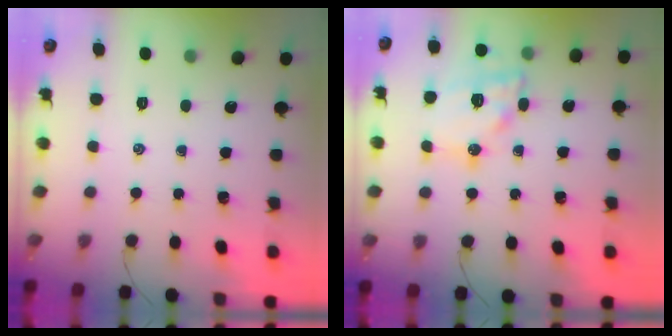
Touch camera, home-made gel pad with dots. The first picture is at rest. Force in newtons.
{"total": 15.9, "press": 15.7, "slide": 2.9}